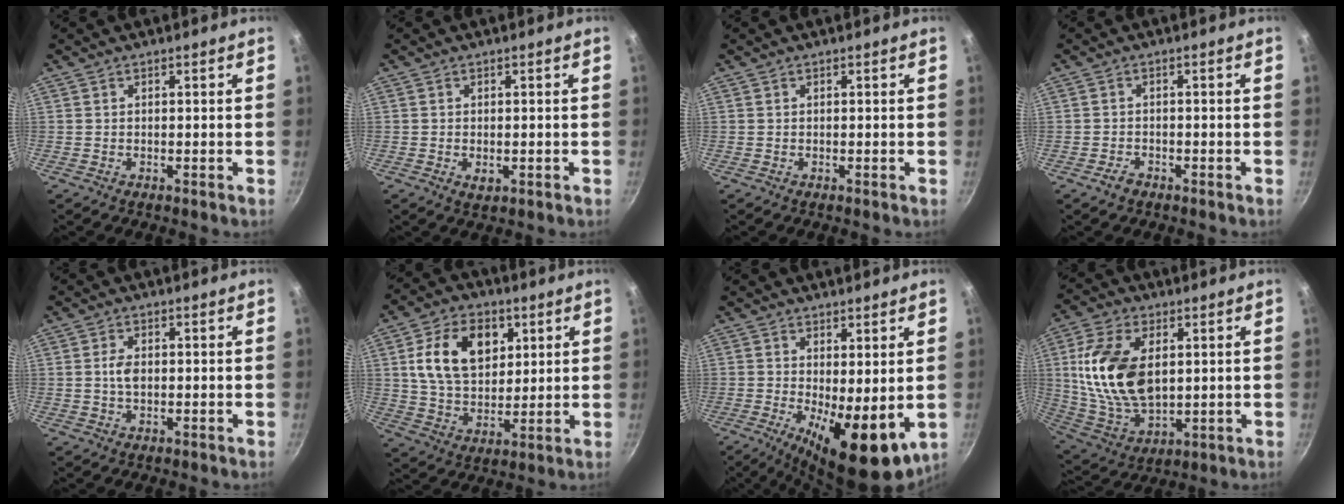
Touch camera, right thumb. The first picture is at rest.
{"total": 2.1, "force": [-0.5, 1.3, 1.6], "torque": [-0.025, -0.005, -0.004]}
{"total": 0.0}
{"total": 2.0, "force": [-1.5, 1.1, 0.8], "torque": [-0.012, 0.012, -0.024]}
{"total": 3.1, "force": [0.1, 1.9, 2.4], "torque": [-0.041, 0.005, -0.001]}
{"total": 15.3, "force": [4.7, 10.3, 10.2], "torque": [-0.150, -0.008, 0.080]}
{"total": 12.6, "force": [-1.3, 4.8, 11.6], "torque": [-0.152, -0.015, -0.007]}
{"total": 18.3, "force": [3.2, 10.8, 14.4], "torque": [-0.265, -0.014, 0.071]}